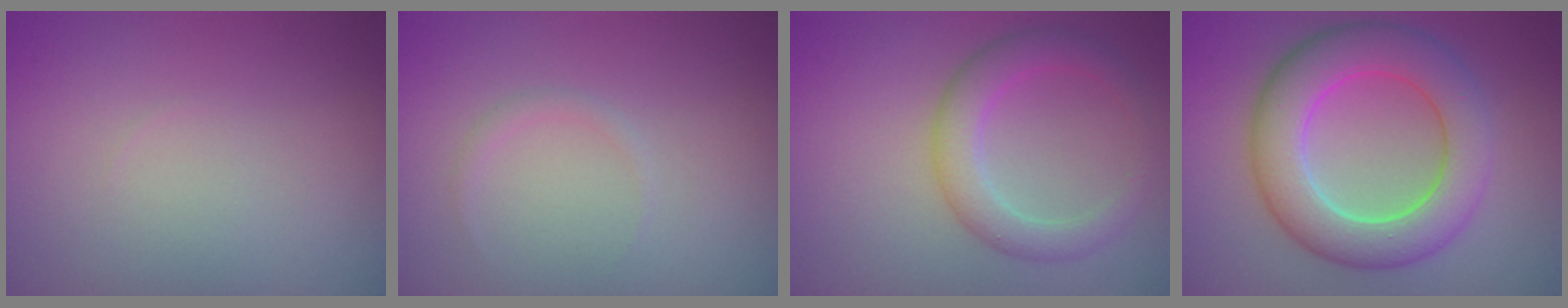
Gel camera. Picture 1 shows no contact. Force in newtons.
{"total": 0.7, "press": 0.7, "slide": 0.1}
{"total": 3.8, "press": 3.8, "slide": 0.1}
{"total": 8.3, "press": 8.3, "slide": 0.5}